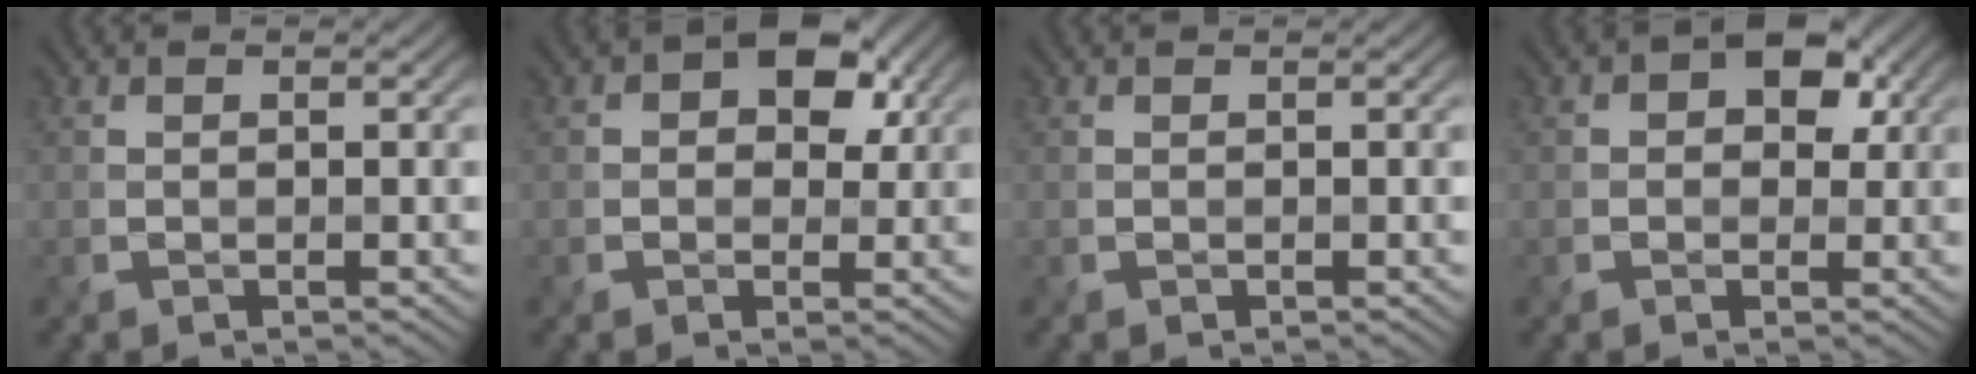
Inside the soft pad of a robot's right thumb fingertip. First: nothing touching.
{"total": 6.0, "force": [1.8, 4.3, 3.7], "torque": [-0.049, -0.003, 0.020]}
{"total": 0.0}
{"total": 4.9, "force": [1.3, 3.6, 3.0], "torque": [-0.038, -0.001, 0.012]}